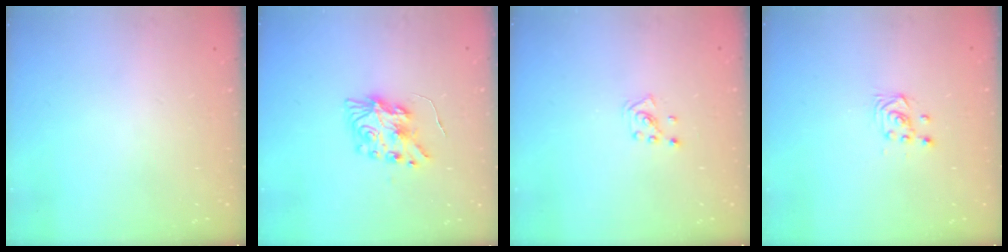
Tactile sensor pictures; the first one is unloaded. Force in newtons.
{"total": 8.4, "press": 8.4, "slide": 0.3}
{"total": 2.7, "press": 2.7, "slide": 0.5}
{"total": 3.5, "press": 3.4, "slide": 0.8}